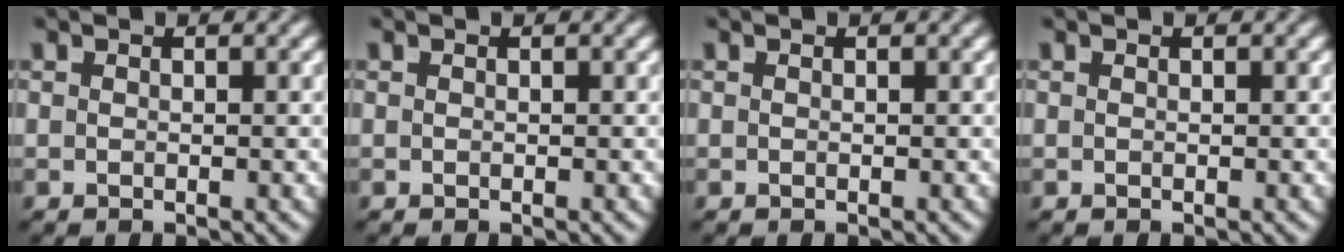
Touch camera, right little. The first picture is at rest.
{"total": 0.0}
{"total": 0.0}
{"total": 0.0}